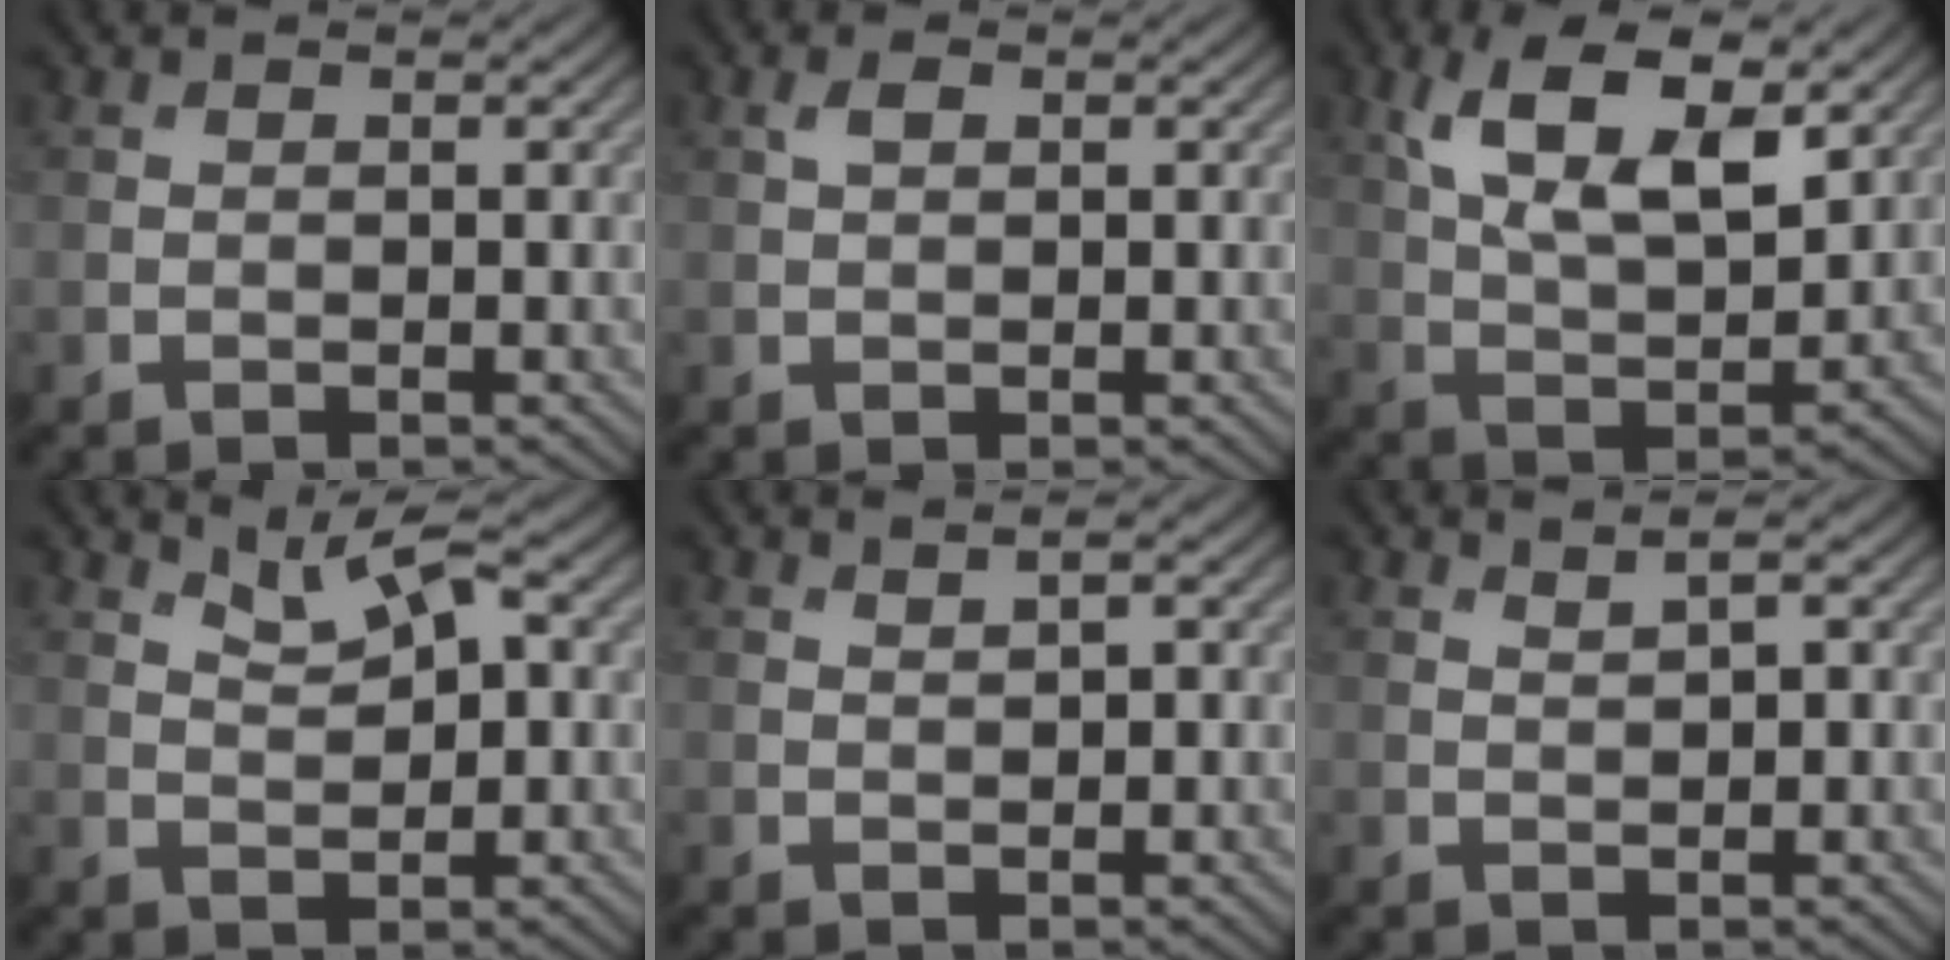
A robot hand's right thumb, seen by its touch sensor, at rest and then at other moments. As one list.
[{"total": 1.3, "force": [0.6, 0.7, 1.0], "torque": [-0.024, 0.003, 0.010]}, {"total": 11.4, "force": [5.2, 4.9, 8.9], "torque": [-0.178, 0.001, 0.096]}, {"total": 3.8, "force": [2.1, 1.3, 2.9], "torque": [-0.061, 0.006, 0.042]}, {"total": 1.3, "force": [0.7, 0.2, 1.0], "torque": [-0.018, -0.002, 0.013]}, {"total": 1.7, "force": [1.0, 0.3, 1.3], "torque": [-0.022, -0.004, 0.020]}]